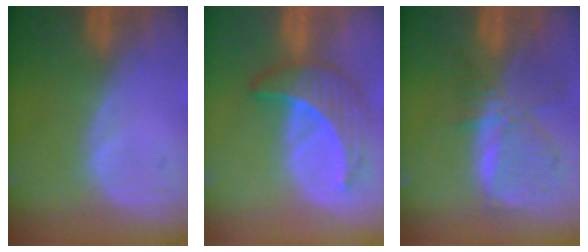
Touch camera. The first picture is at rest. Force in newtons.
{"total": 6.9, "press": 6.2, "slide": 3.0}
{"total": 8.4, "press": 7.3, "slide": 4.0}